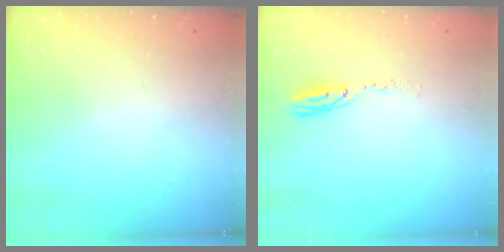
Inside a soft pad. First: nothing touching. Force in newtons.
{"total": 5.9, "press": 5.9, "slide": 0.5}